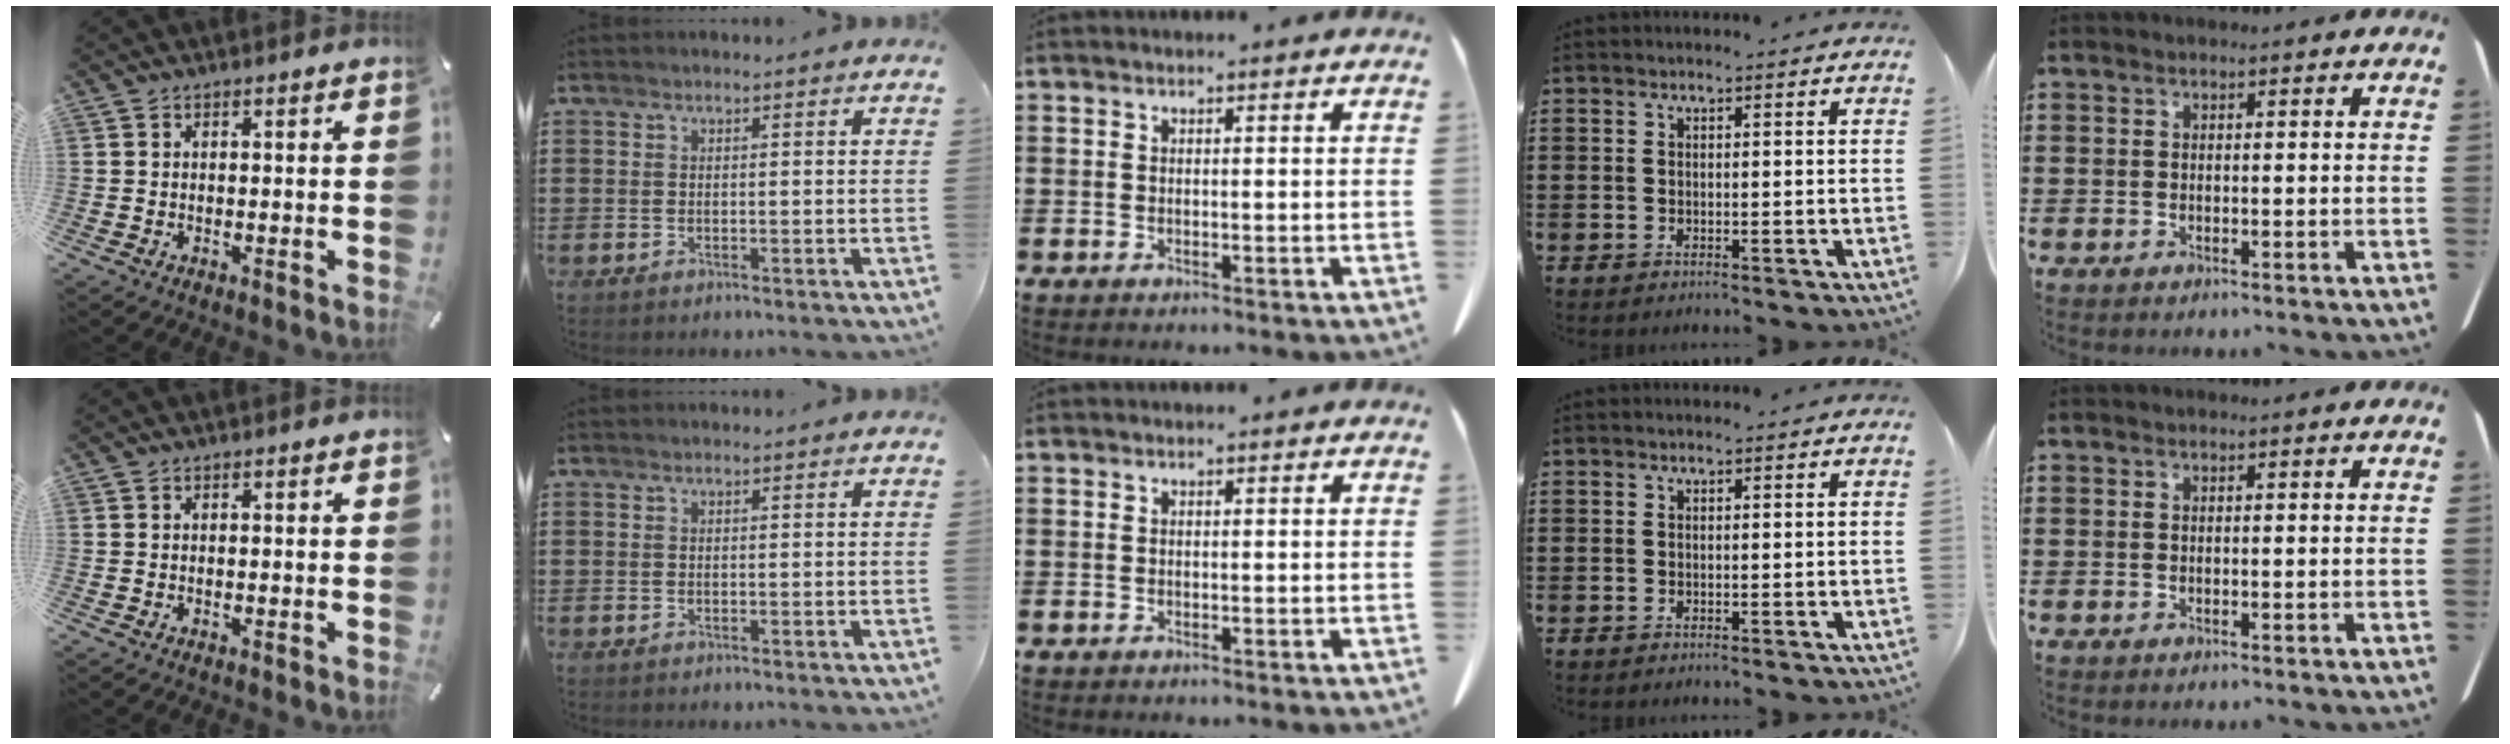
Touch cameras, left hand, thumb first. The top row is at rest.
{}